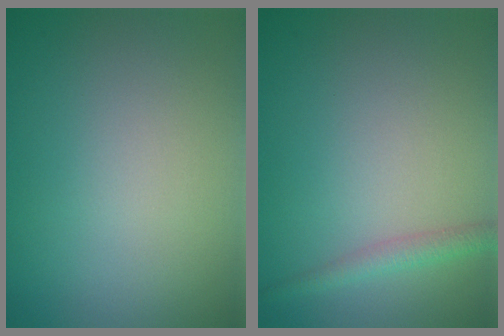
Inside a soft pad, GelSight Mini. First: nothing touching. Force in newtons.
{"total": 1.8, "press": 1.8, "slide": 0.1}